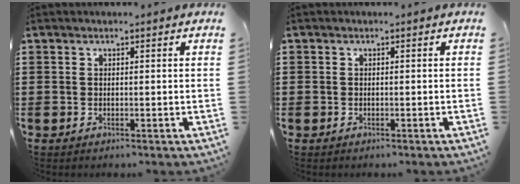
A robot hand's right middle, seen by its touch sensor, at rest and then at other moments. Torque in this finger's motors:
{"motor_torque": [-1.92, 0.22, -1.05, -0.21]}